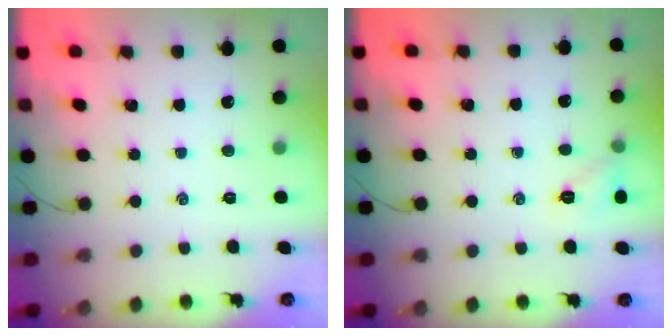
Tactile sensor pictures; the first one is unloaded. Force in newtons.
{"total": 6.2, "press": 6.0, "slide": 1.7}